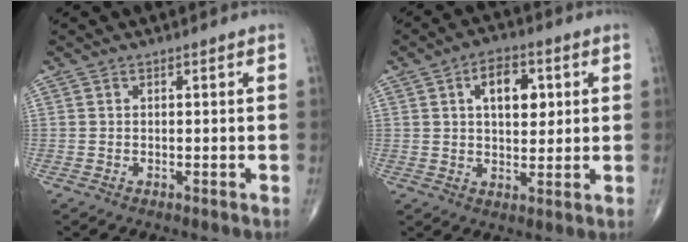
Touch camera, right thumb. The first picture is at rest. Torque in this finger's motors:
{"motor_torque": [0.25, 2.05, 1.02, 0.31, 0.05]}